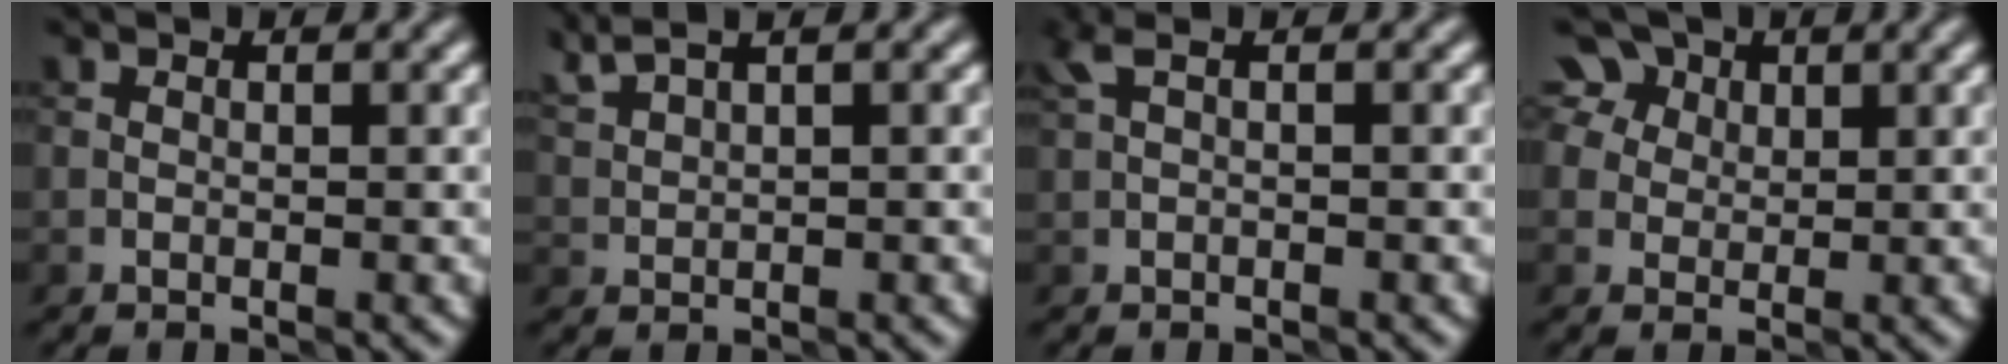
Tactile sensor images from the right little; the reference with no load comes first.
{"total": 3.3, "force": [2.7, 0.8, 1.6], "torque": [-0.033, 0.018, 0.048]}
{"total": 1.1, "force": [0.4, 0.2, 1.0], "torque": [-0.023, 0.005, 0.006]}
{"total": 7.1, "force": [4.0, 5.0, 3.2], "torque": [-0.062, 0.025, 0.049]}